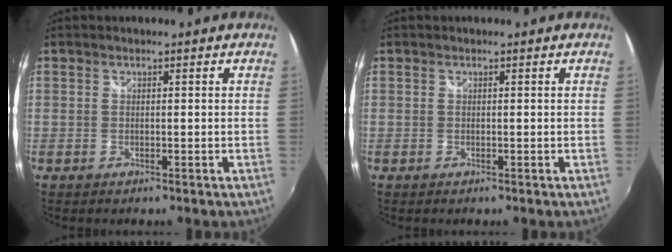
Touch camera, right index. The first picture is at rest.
{"total": 0.0}